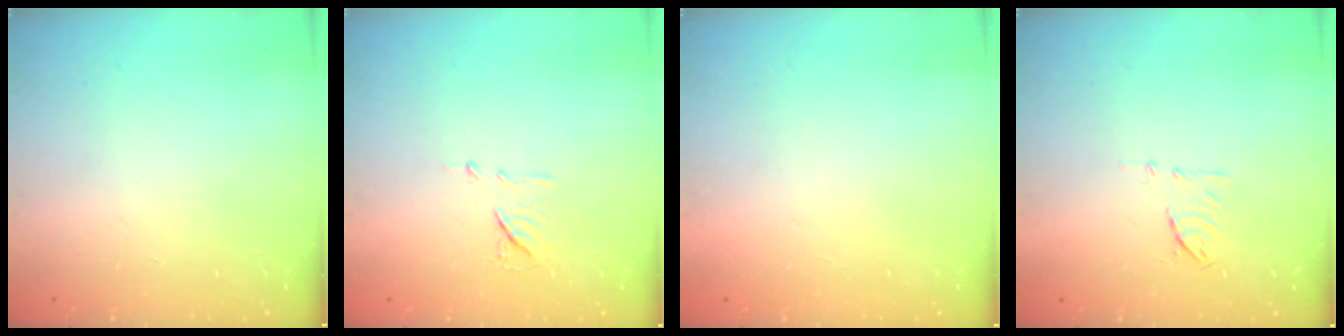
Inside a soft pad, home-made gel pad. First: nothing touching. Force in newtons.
{"total": 6.8, "press": 6.7, "slide": 0.6}
{"total": 1.6, "press": 1.5, "slide": 0.1}
{"total": 5.8, "press": 5.7, "slide": 1.1}